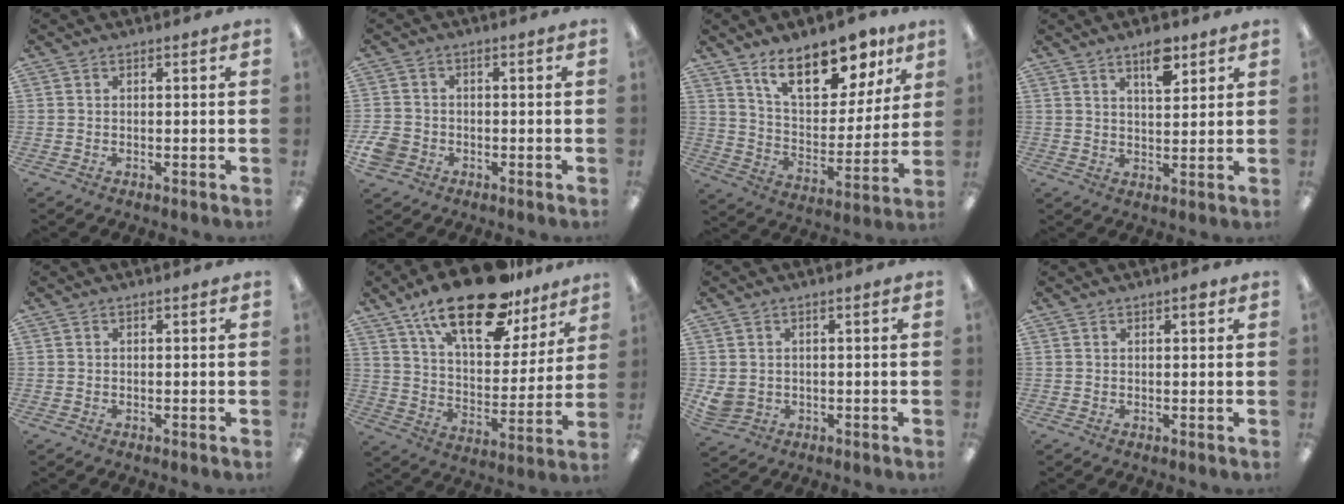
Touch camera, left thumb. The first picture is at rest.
{"total": 4.3, "force": [-1.9, 3.5, 1.6], "torque": [-0.037, 0.008, -0.036]}
{"total": 18.9, "force": [13.1, 8.6, 10.6], "torque": [-0.161, -0.072, 0.224]}
{"total": 7.5, "force": [4.9, 3.1, 4.7], "torque": [-0.065, -0.023, 0.081]}
{"total": 0.0}
{"total": 22.7, "force": [15.8, 8.9, 13.6], "torque": [-0.221, -0.094, 0.270]}
{"total": 3.1, "force": [0.5, 2.9, 1.1], "torque": [-0.023, 0.002, 0.012]}
{"total": 1.6, "force": [1.0, 0.6, 1.1], "torque": [-0.006, -0.005, 0.013]}